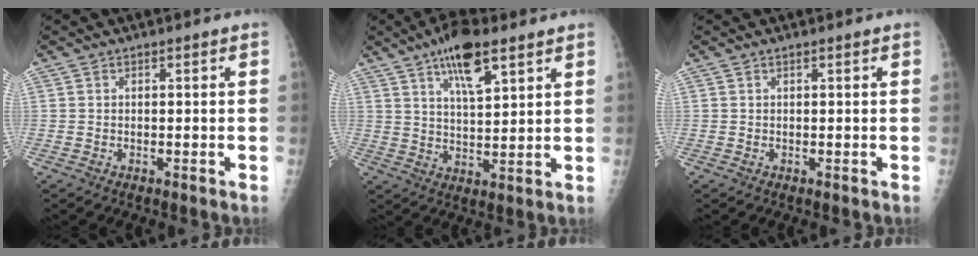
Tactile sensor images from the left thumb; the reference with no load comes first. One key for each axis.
{"total": 10.6, "fx": 6.3, "fy": 3.4, "fz": 7.7, "tx": -0.118, "ty": -0.027, "tz": 0.108}
{"total": 0.0}